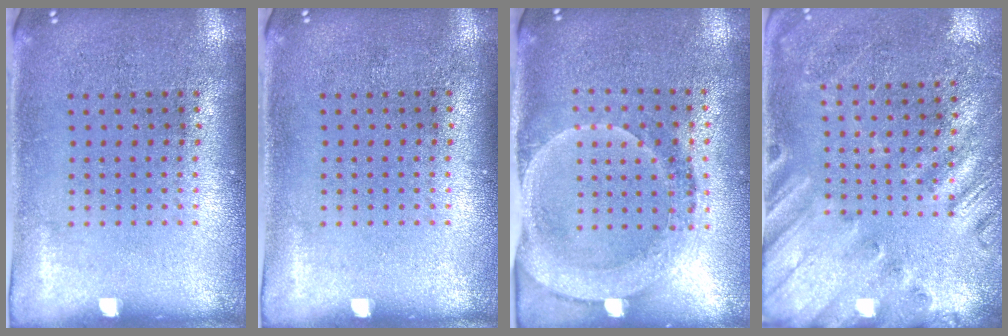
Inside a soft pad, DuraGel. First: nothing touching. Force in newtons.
{"total": 0.0}
{"total": 1.9, "press": 1.6, "slide": 1.0}
{"total": 2.4, "press": 2.0, "slide": 1.3}